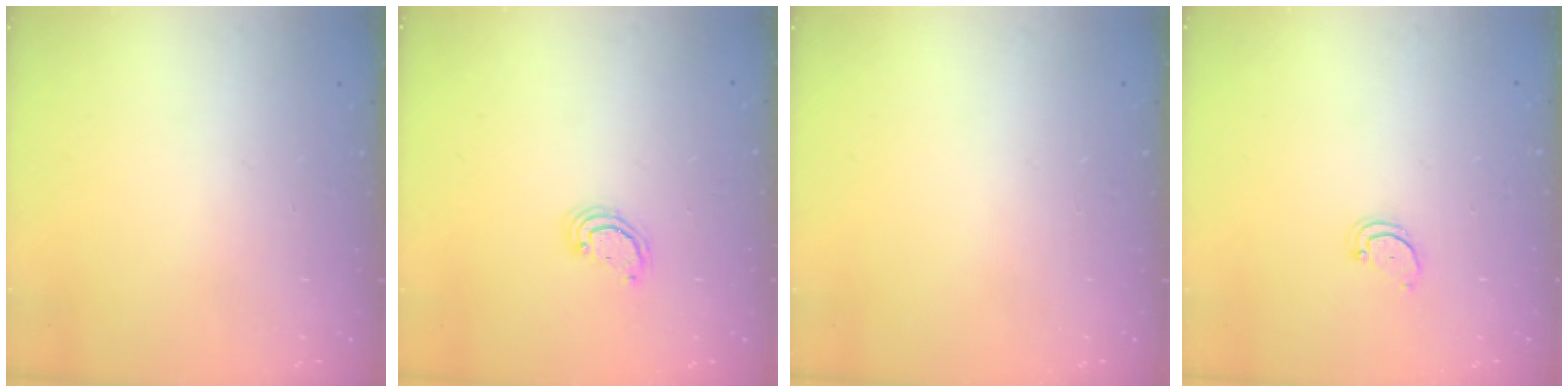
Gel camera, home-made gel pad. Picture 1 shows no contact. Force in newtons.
{"total": 2.6, "press": 2.5, "slide": 0.2}
{"total": 0.0}
{"total": 2.7, "press": 2.7, "slide": 0.3}